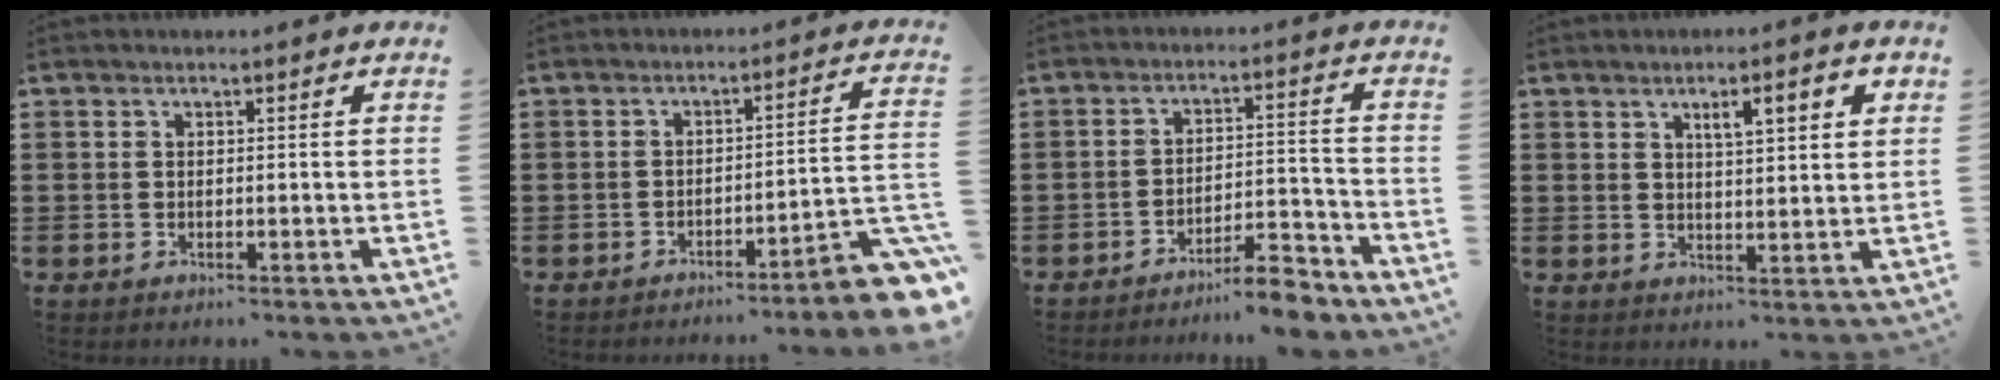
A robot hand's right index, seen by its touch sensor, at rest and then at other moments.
{"total": 4.6, "force": [-3.4, 0.0, 3.1], "torque": [-0.055, -0.019, -0.069]}
{"total": 6.8, "force": [-6.2, 0.5, 2.9], "torque": [-0.041, 0.009, -0.115]}
{"total": 4.6, "force": [1.8, 1.1, 4.1], "torque": [-0.068, -0.003, 0.024]}